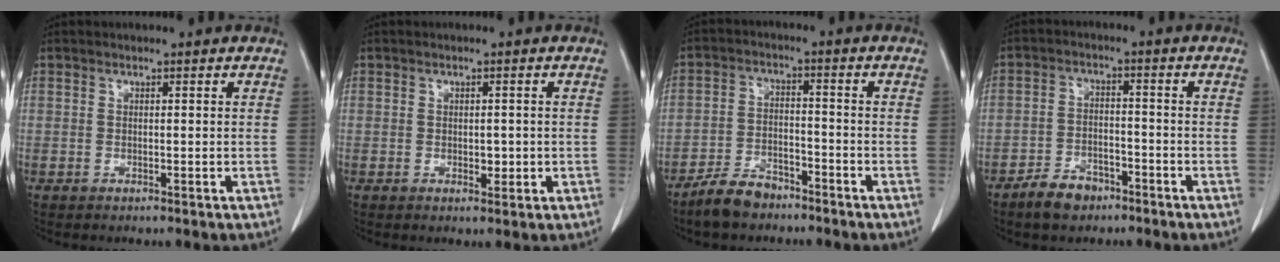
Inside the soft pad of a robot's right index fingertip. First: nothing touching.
{"total": 1.9, "force": [-0.3, 1.1, 1.6], "torque": [-0.019, 0.000, 0.001]}
{"total": 6.3, "force": [-5.3, 2.4, 2.6], "torque": [-0.055, -0.004, -0.096]}
{"total": 5.6, "force": [-4.1, 2.8, 2.5], "torque": [-0.050, 0.002, -0.067]}